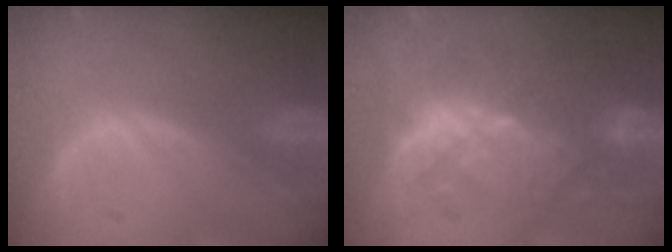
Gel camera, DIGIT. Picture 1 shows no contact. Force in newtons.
{"total": 9.1, "press": 9.0, "slide": 1.6}